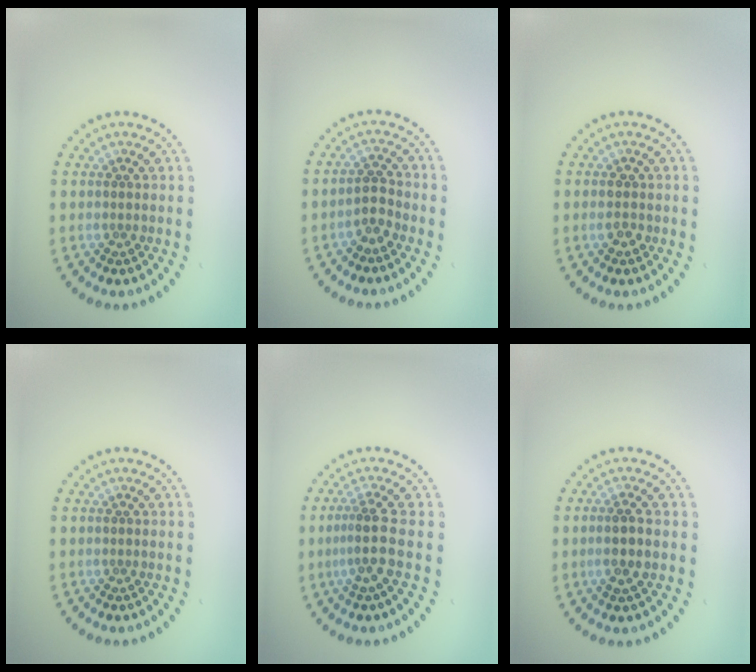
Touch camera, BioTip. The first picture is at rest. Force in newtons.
{"total": 1.9, "press": 1.7, "slide": 0.8}
{"total": 1.5, "press": 1.5, "slide": 0.0}
{"total": 0.0}
{"total": 2.9, "press": 2.1, "slide": 2.0}
{"total": 2.4, "press": 2.2, "slide": 1.0}